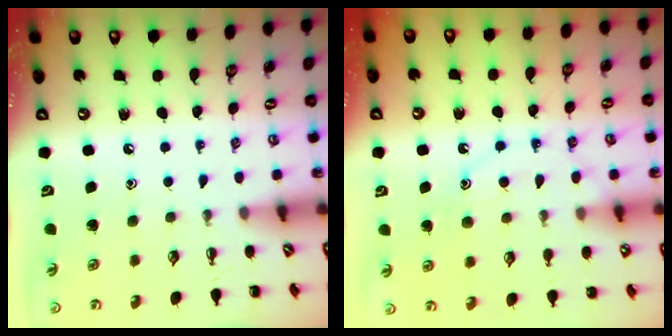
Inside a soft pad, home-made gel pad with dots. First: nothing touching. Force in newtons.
{"total": 11.2, "press": 11.2, "slide": 0.8}